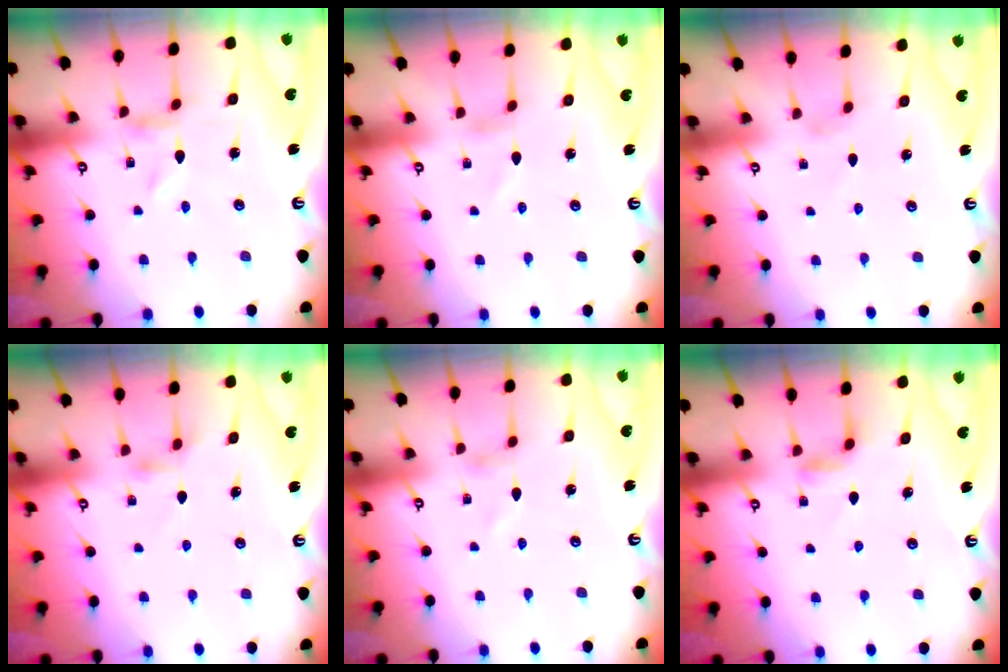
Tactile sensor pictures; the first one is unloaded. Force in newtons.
{"total": 0.0}
{"total": 0.0}
{"total": 2.2, "press": 2.1, "slide": 0.4}
{"total": 0.0}
{"total": 3.7, "press": 3.7, "slide": 0.6}